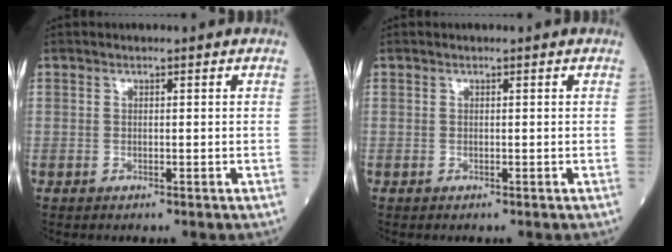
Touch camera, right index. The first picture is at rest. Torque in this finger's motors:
{"motor_torque": [0.00, 0.00, -0.01, -0.01]}